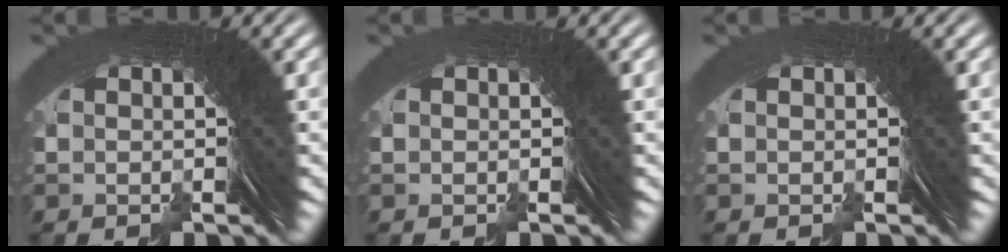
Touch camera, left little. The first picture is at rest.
{"total": 0.0}
{"total": 0.0}